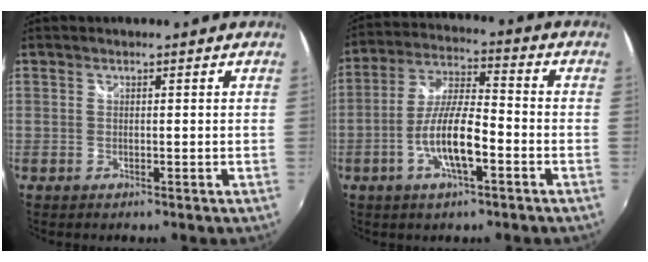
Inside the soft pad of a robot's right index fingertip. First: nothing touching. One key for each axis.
{"total": 10.5, "fx": -4.1, "fy": 2.6, "fz": 9.3, "tx": -0.190, "ty": 0.000, "tz": -0.075}